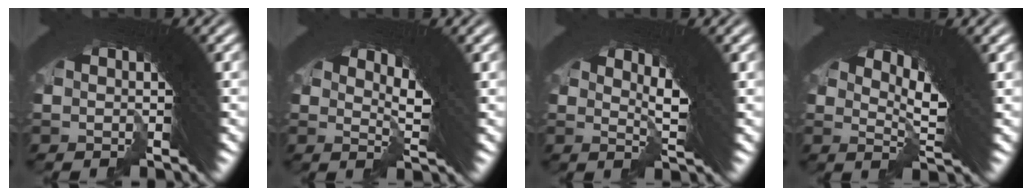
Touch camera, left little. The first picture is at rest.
{"total": 2.9, "force": [1.4, 0.8, 2.4], "torque": [-0.052, -0.012, 0.028]}
{"total": 3.7, "force": [1.5, 1.3, 3.1], "torque": [-0.058, -0.010, 0.027]}
{"total": 4.8, "force": [2.0, 1.5, 4.1], "torque": [-0.073, -0.007, 0.035]}